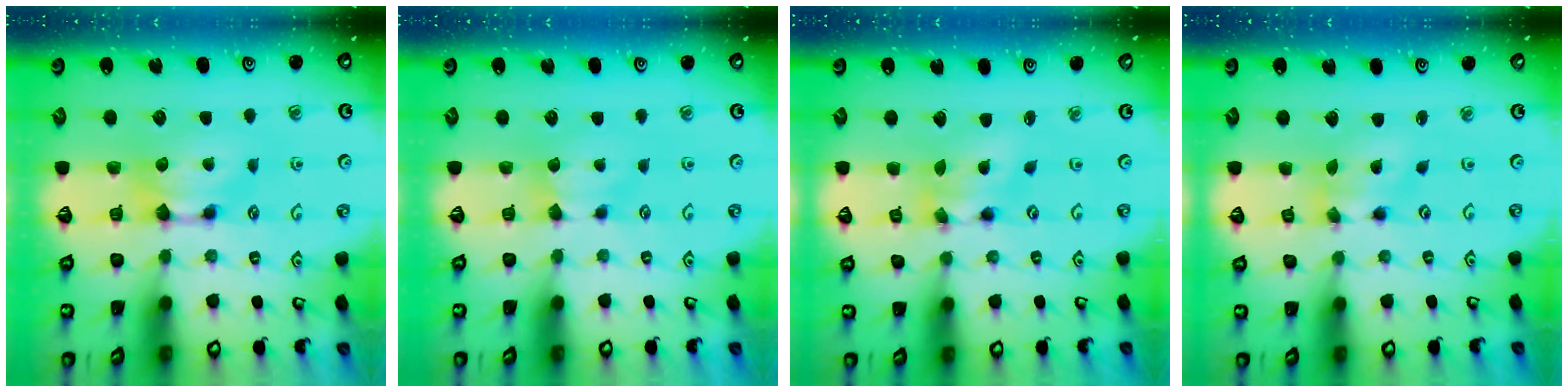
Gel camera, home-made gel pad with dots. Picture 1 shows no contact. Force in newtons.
{"total": 1.4, "press": 1.4, "slide": 0.3}
{"total": 2.6, "press": 2.1, "slide": 1.6}
{"total": 2.1, "press": 1.6, "slide": 1.3}